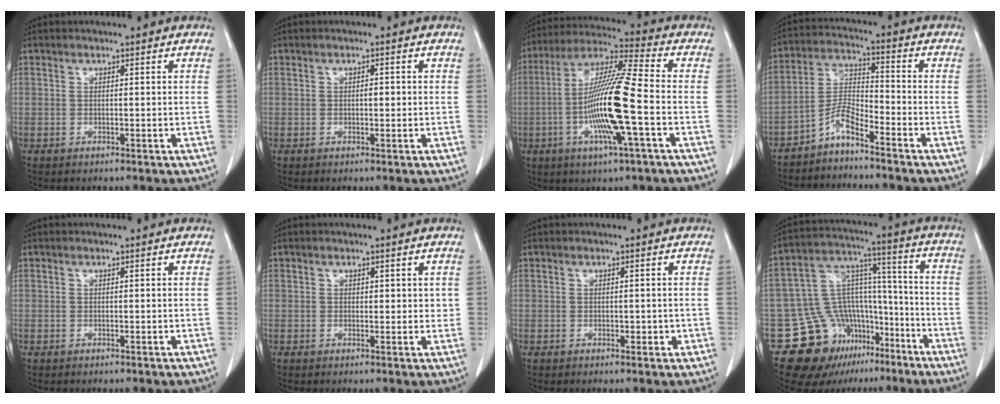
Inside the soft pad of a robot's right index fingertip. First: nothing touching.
{"total": 1.2, "force": [0.0, 0.5, 1.1], "torque": [-0.017, 0.002, 0.000]}
{"total": 15.4, "force": [-3.5, 0.1, 15.0], "torque": [-0.292, -0.005, -0.073]}
{"total": 5.7, "force": [-4.5, 1.1, 3.3], "torque": [-0.074, 0.009, -0.091]}
{"total": 0.0}
{"total": 1.6, "force": [0.6, 1.1, 1.0], "torque": [-0.004, -0.002, 0.007]}
{"total": 1.2, "force": [-0.2, 0.9, 0.8], "torque": [-0.006, 0.003, -0.001]}
{"total": 16.8, "force": [-10.0, 11.7, 6.7], "torque": [-0.108, 0.085, -0.152]}